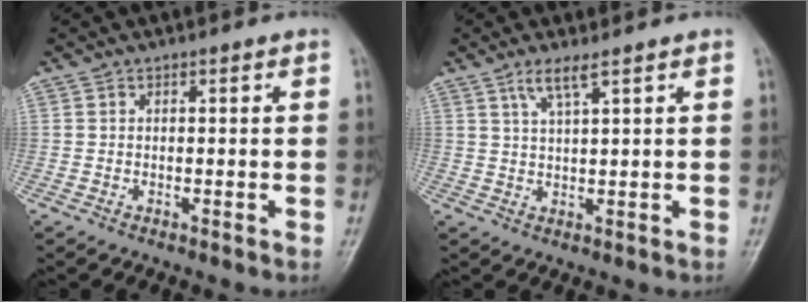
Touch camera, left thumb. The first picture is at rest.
{"total": 3.2, "force": [2.1, 0.1, 2.4], "torque": [-0.055, -0.008, 0.051]}